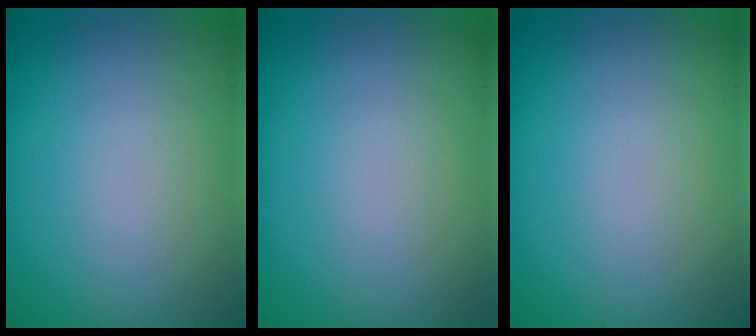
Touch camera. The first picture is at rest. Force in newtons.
{"total": 0.0}
{"total": 0.0}